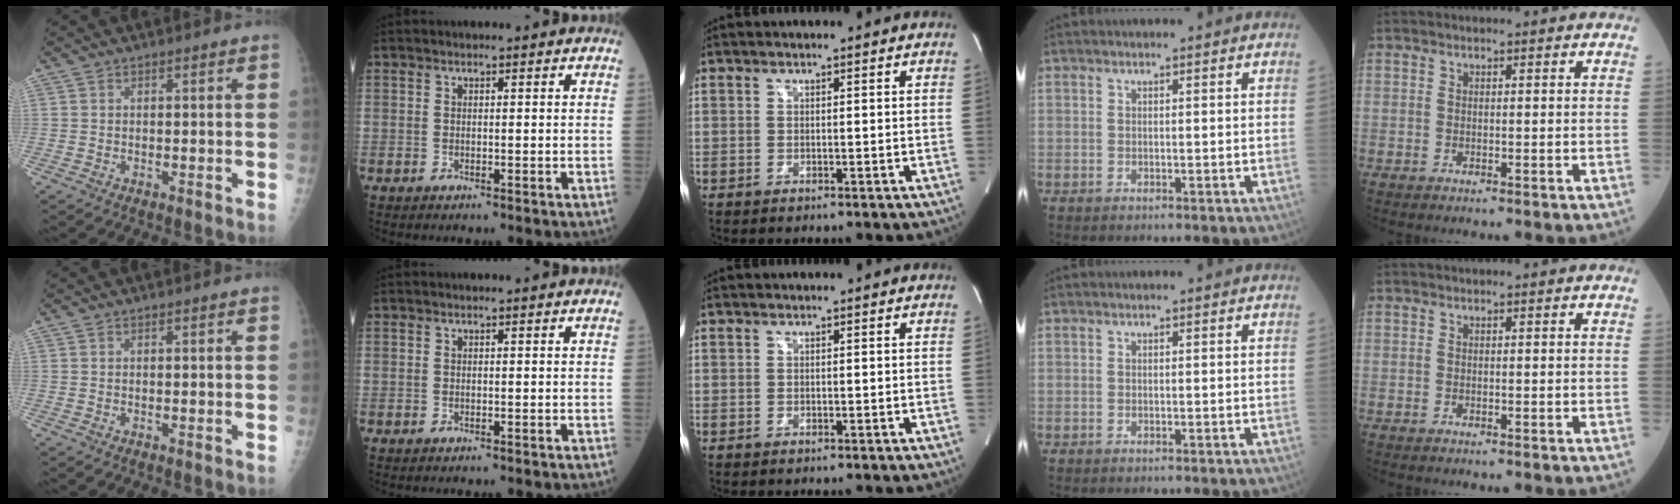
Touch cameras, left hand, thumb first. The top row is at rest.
{}